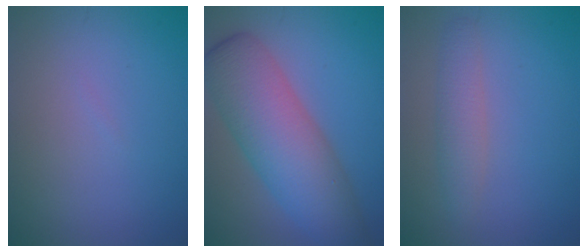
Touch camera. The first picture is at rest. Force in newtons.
{"total": 9.2, "press": 9.2, "slide": 0.3}
{"total": 2.4, "press": 2.4, "slide": 0.0}